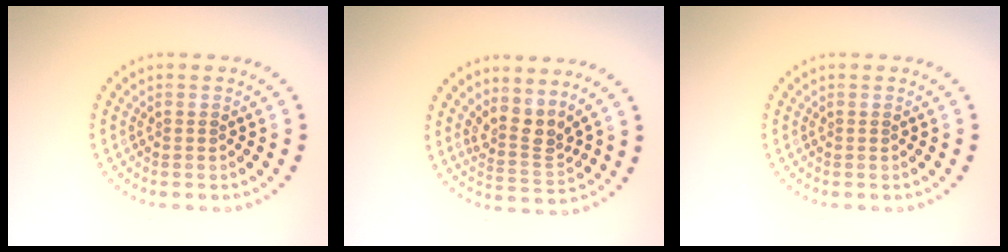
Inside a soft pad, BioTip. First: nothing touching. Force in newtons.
{"total": 2.8, "press": 2.0, "slide": 1.9}
{"total": 0.0}